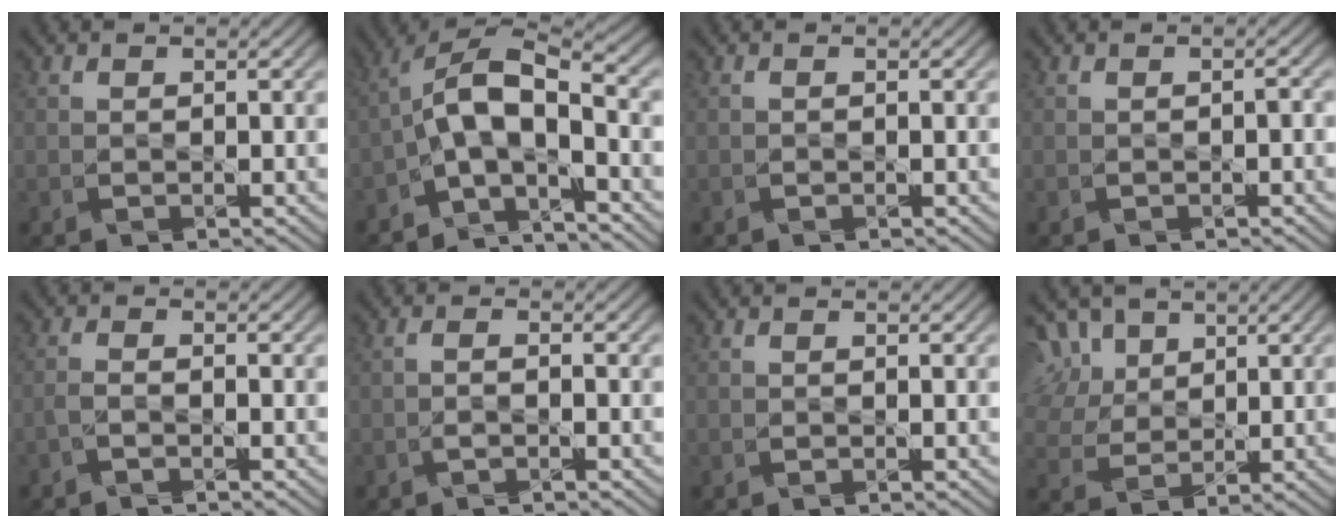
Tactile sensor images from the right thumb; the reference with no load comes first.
{"total": 10.1, "force": [-4.1, 3.7, 8.4], "torque": [-0.164, 0.011, -0.084]}
{"total": 0.0}
{"total": 1.6, "force": [-0.6, 0.8, 1.2], "torque": [-0.011, 0.005, -0.005]}
{"total": 1.3, "force": [-1.0, -0.4, 0.7], "torque": [-0.020, 0.005, -0.025]}
{"total": 0.9, "force": [-0.6, -0.4, 0.5], "torque": [-0.012, 0.007, -0.011]}
{"total": 0.0}
{"total": 9.7, "force": [5.5, 6.0, 5.2], "torque": [-0.166, 0.027, 0.108]}